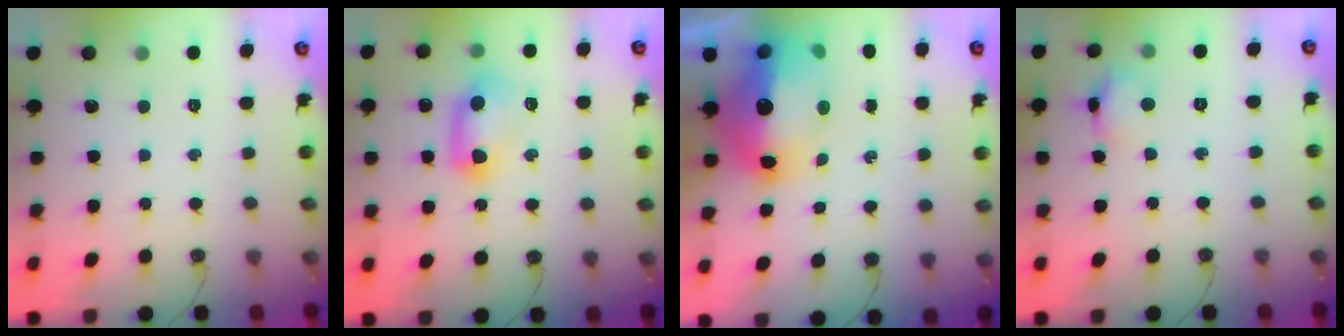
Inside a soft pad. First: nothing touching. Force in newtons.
{"total": 16.3, "press": 11.7, "slide": 11.3}
{"total": 23.2, "press": 19.0, "slide": 13.3}
{"total": 7.4, "press": 7.4, "slide": 0.6}